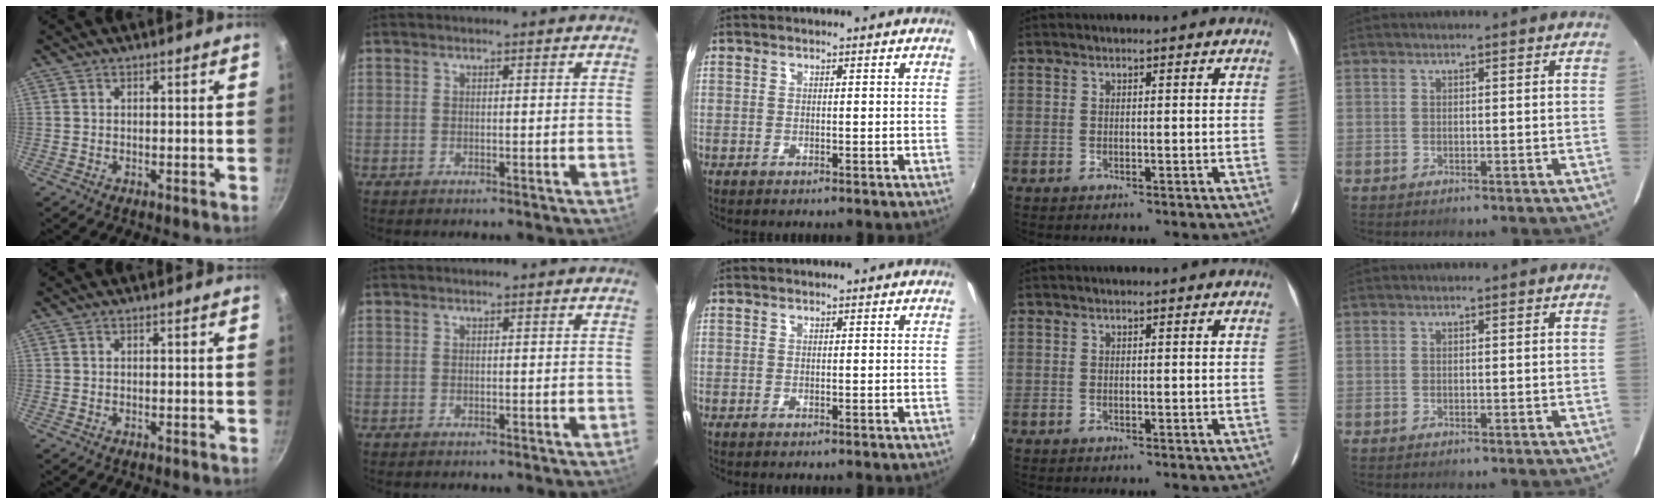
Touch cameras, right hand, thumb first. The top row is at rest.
{}